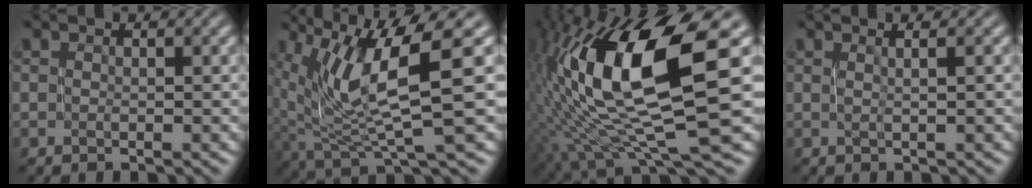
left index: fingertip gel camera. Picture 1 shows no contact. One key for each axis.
{"total": 10.1, "fx": 2.6, "fy": 2.7, "fz": 9.4, "tx": -0.175, "ty": -0.001, "tz": 0.055}
{"total": 14.1, "fx": 3.1, "fy": 4.2, "fz": 13.1, "tx": -0.263, "ty": 0.003, "tz": 0.063}
{"total": 1.2, "fx": 0.3, "fy": 0.4, "fz": 1.1, "tx": -0.015, "ty": 0.007, "tz": -0.001}